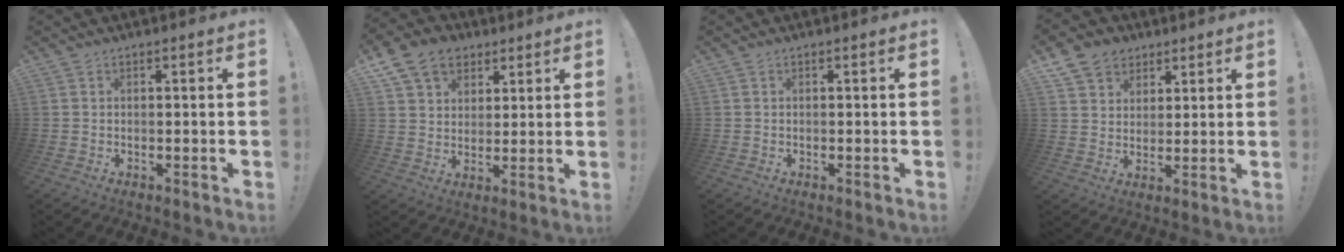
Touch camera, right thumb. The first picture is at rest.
{"total": 12.6, "force": [6.6, 9.6, 4.8], "torque": [-0.072, -0.034, 0.131]}
{"total": 0.0}
{"total": 9.0, "force": [5.5, 6.9, 2.0], "torque": [-0.029, -0.034, 0.110]}